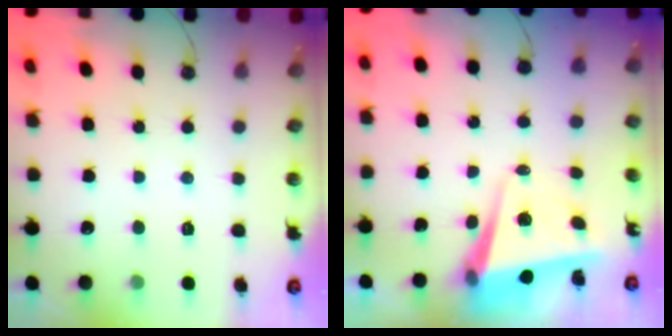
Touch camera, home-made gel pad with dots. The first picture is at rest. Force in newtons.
{"total": 5.9, "press": 5.7, "slide": 1.5}